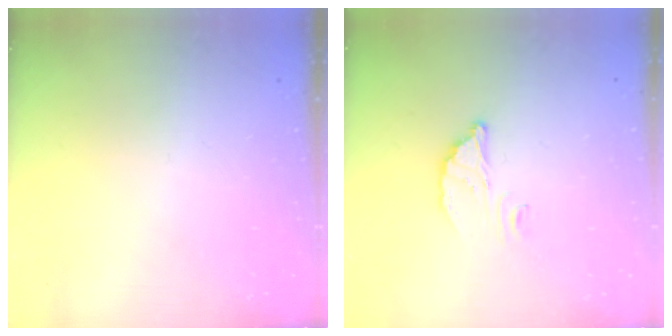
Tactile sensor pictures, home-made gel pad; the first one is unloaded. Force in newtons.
{"total": 3.7, "press": 3.7, "slide": 0.3}